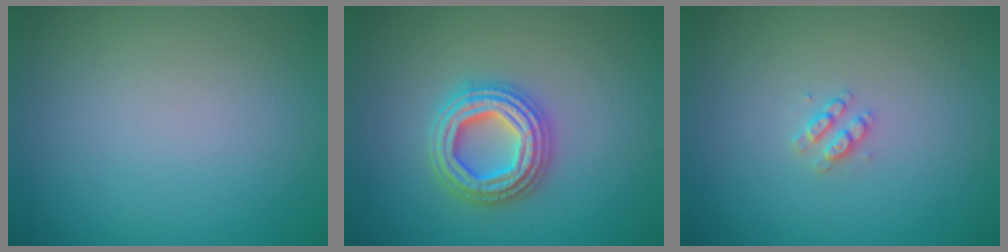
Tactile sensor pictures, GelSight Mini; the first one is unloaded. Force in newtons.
{"total": 4.8, "press": 4.7, "slide": 0.8}
{"total": 1.4, "press": 1.3, "slide": 0.3}